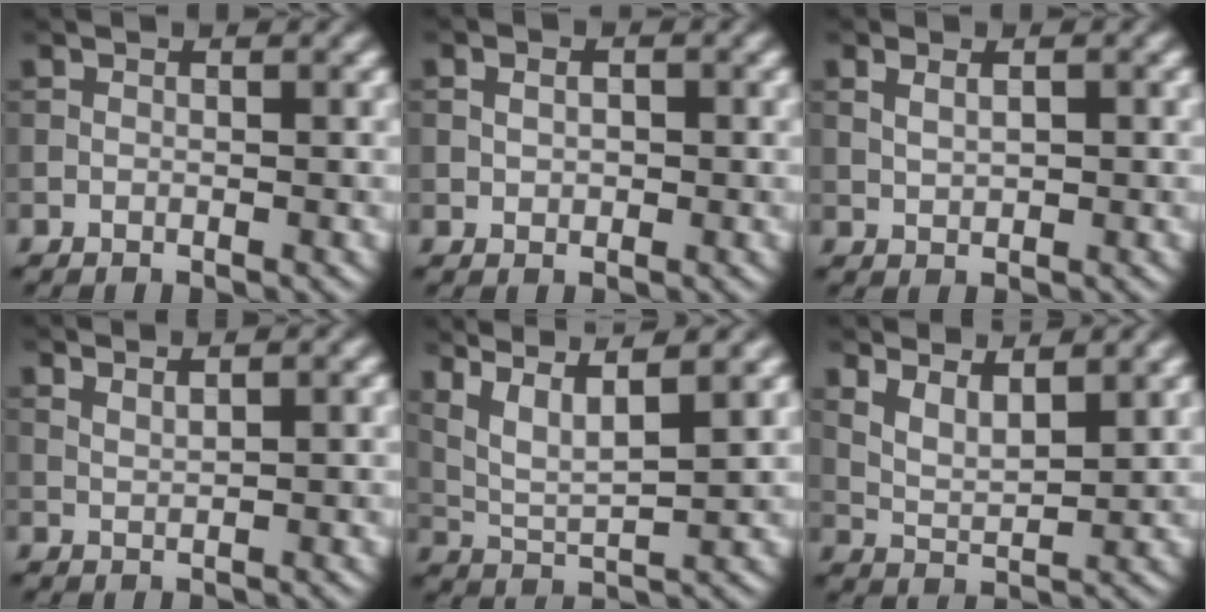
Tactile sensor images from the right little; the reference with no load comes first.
{"total": 2.0, "force": [0.4, 1.6, 1.2], "torque": [-0.020, 0.008, 0.000]}
{"total": 1.7, "force": [0.6, 0.9, 1.3], "torque": [-0.028, -0.002, 0.016]}
{"total": 1.5, "force": [1.3, 0.3, 0.7], "torque": [-0.011, -0.002, 0.022]}
{"total": 8.1, "force": [5.8, 2.1, 5.2], "torque": [-0.102, 0.025, 0.082]}
{"total": 3.9, "force": [3.1, 1.1, 2.1], "torque": [-0.051, -0.003, 0.060]}